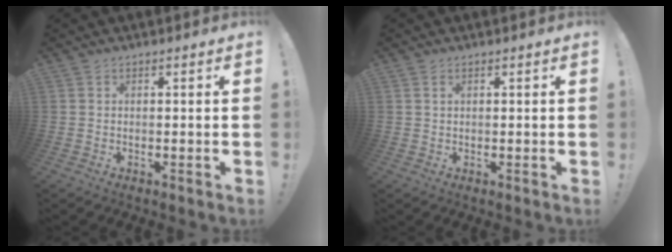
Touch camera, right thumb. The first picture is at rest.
{"total": 1.1, "force": [0.6, 0.6, 0.7], "torque": [-0.014, 0.002, 0.011]}